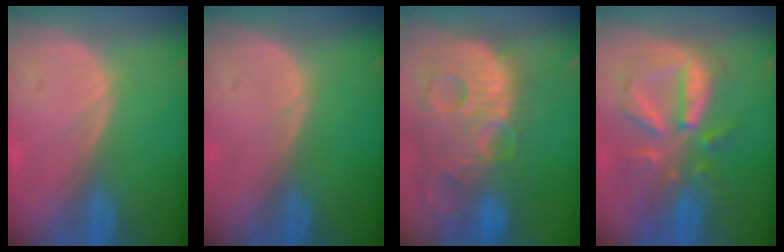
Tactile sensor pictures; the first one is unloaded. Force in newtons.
{"total": 0.0}
{"total": 14.1, "press": 12.2, "slide": 7.1}
{"total": 9.9, "press": 9.0, "slide": 4.1}